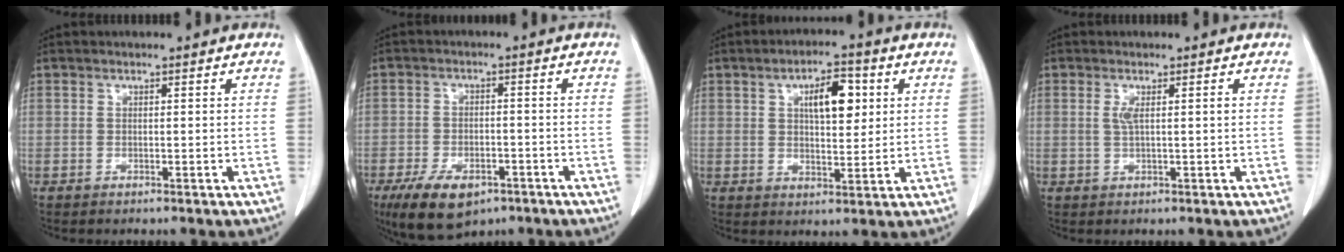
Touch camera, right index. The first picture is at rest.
{"total": 9.7, "force": [-6.2, 4.6, 5.9], "torque": [-0.104, -0.009, -0.099]}
{"total": 7.6, "force": [2.4, 2.9, 6.6], "torque": [-0.104, 0.010, 0.040]}
{"total": 2.0, "force": [0.4, -0.1, 2.0], "torque": [-0.043, 0.002, 0.009]}